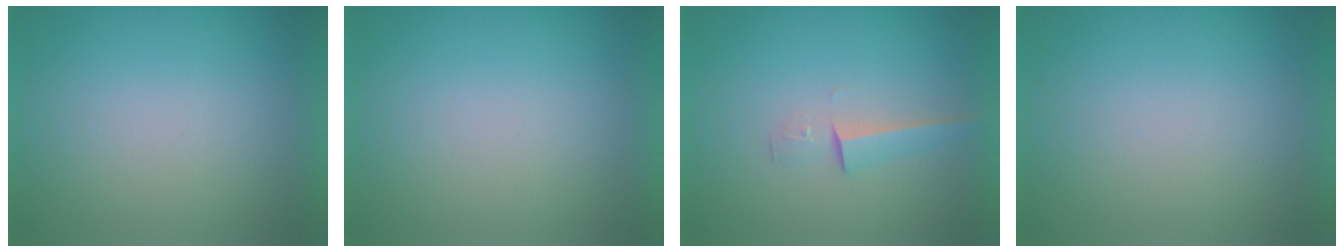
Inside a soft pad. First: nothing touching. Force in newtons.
{"total": 0.0}
{"total": 2.3}
{"total": 0.0}